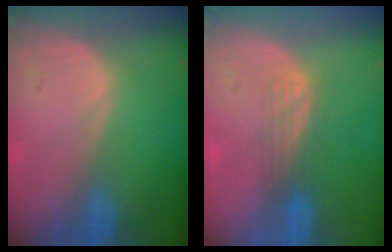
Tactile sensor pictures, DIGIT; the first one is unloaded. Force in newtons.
{"total": 2.9, "press": 2.6, "slide": 1.3}